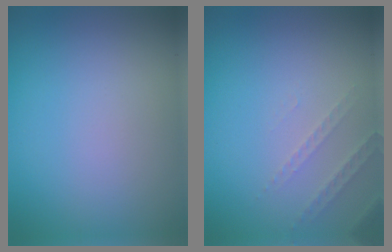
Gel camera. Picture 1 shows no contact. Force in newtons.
{"total": 1.5, "press": 1.4, "slide": 0.4}